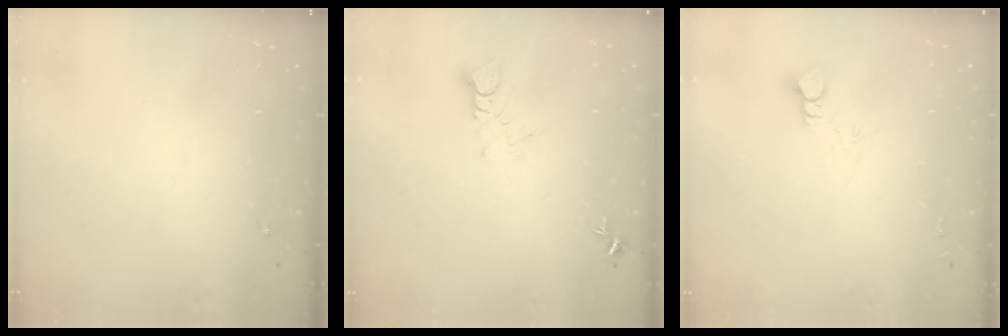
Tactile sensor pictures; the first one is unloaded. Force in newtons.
{"total": 3.8, "press": 3.8, "slide": 0.4}
{"total": 5.1, "press": 5.1, "slide": 0.3}